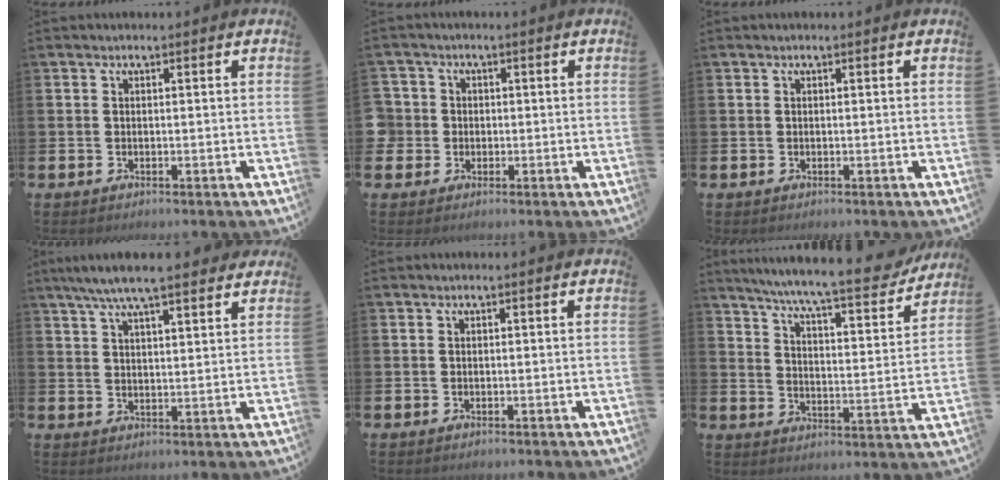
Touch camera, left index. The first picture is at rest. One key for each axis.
{"total": 3.3, "fx": 0.2, "fy": 3.3, "fz": 0.1, "tx": -0.005, "ty": 0.008, "tz": -0.004}
{"total": 0.0}
{"total": 7.2, "fx": 6.5, "fy": 1.0, "fz": 3.0, "tx": -0.074, "ty": -0.017, "tz": 0.118}
{"total": 0.0}
{"total": 8.8, "fx": 7.9, "fy": 0.5, "fz": 3.7, "tx": -0.087, "ty": -0.059, "tz": 0.130}